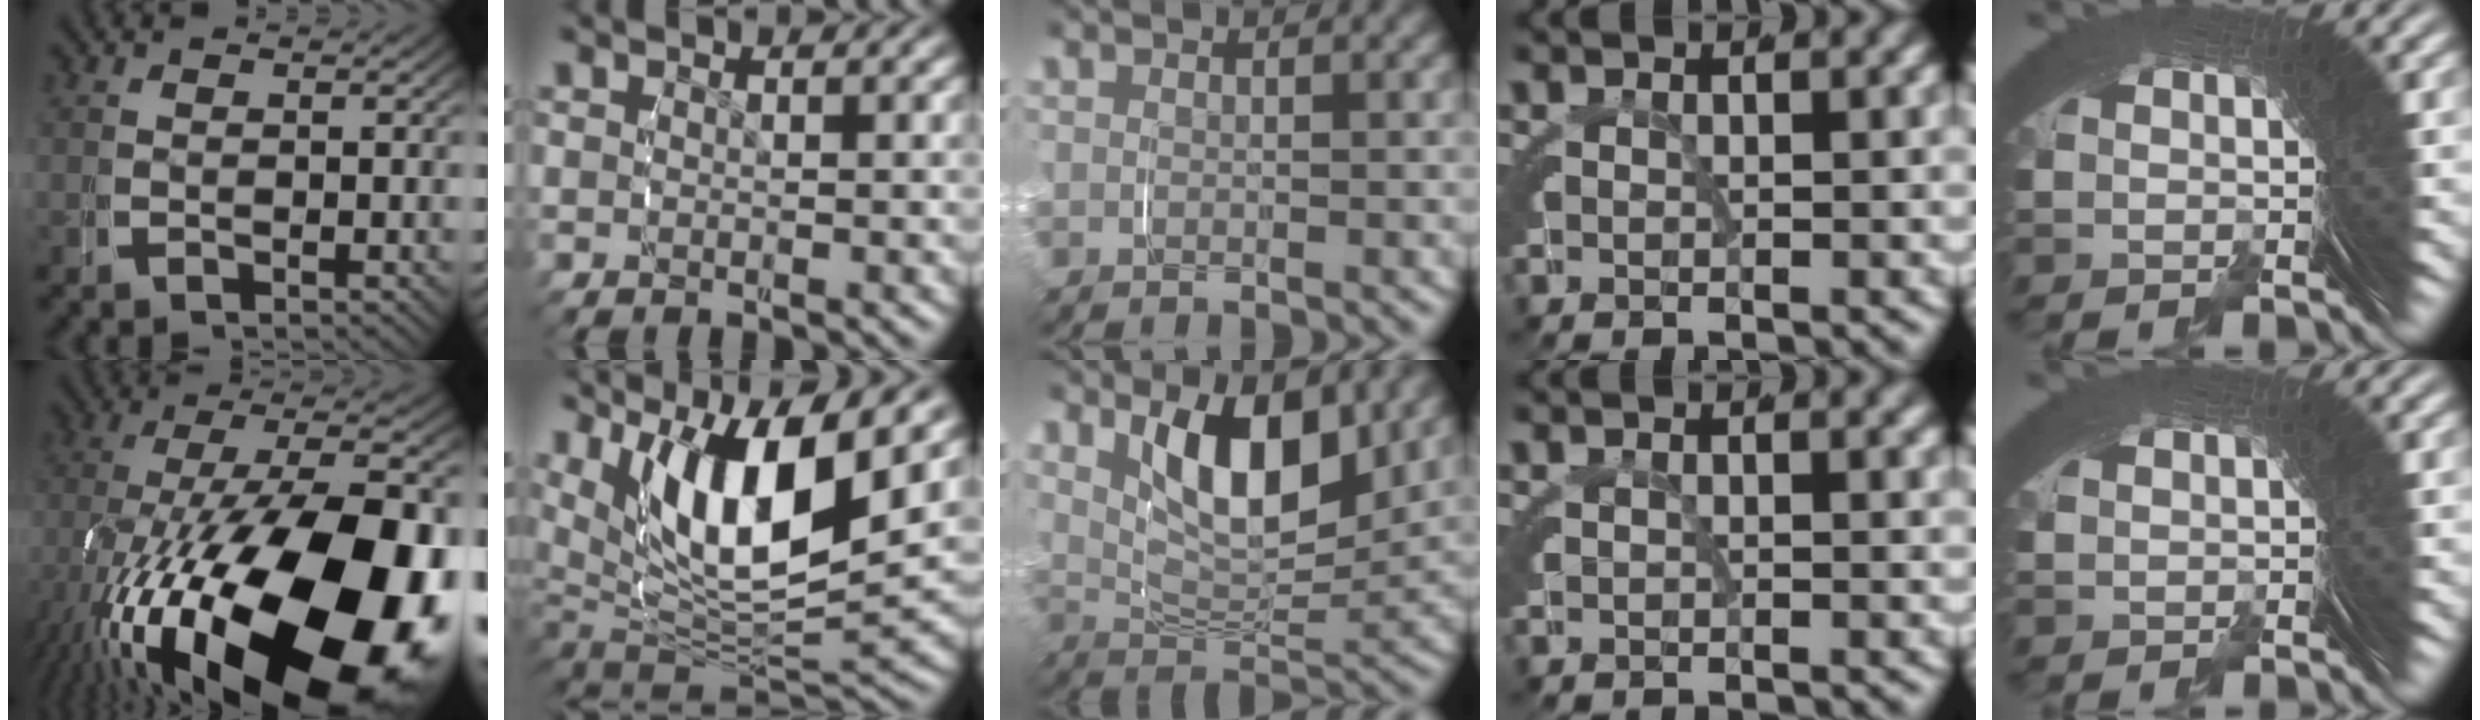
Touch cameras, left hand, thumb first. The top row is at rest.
{"thumb": {"total": 26.1, "force": [-6.5, 14.2, 20.9], "torque": [-0.388, -0.093, -0.047]}, "index": {"total": 14.4, "force": [1.4, 9.5, 10.8], "torque": [-0.222, -0.041, 0.035]}, "middle": {"total": 8.8, "force": [3.6, 4.2, 6.7], "torque": [-0.123, -0.006, 0.058]}, "ring": {"total": 0.9, "force": [0.6, -0.7, 0.1], "torque": [-0.006, -0.006, 0.017]}, "little": {"total": 0.9, "force": [0.1, -0.1, -0.9], "torque": [0.018, -0.005, 0.011]}}